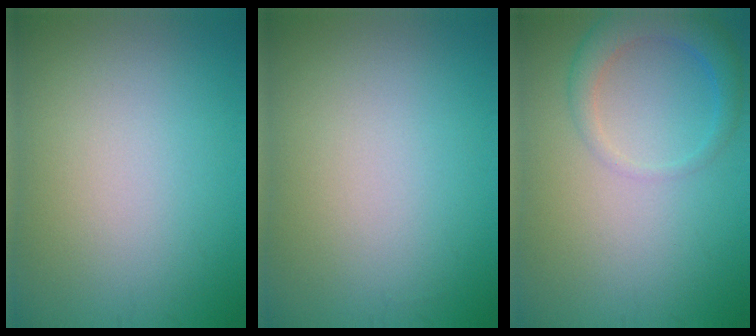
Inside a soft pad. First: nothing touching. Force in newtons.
{"total": 0.0}
{"total": 3.4, "press": 3.4, "slide": 0.2}